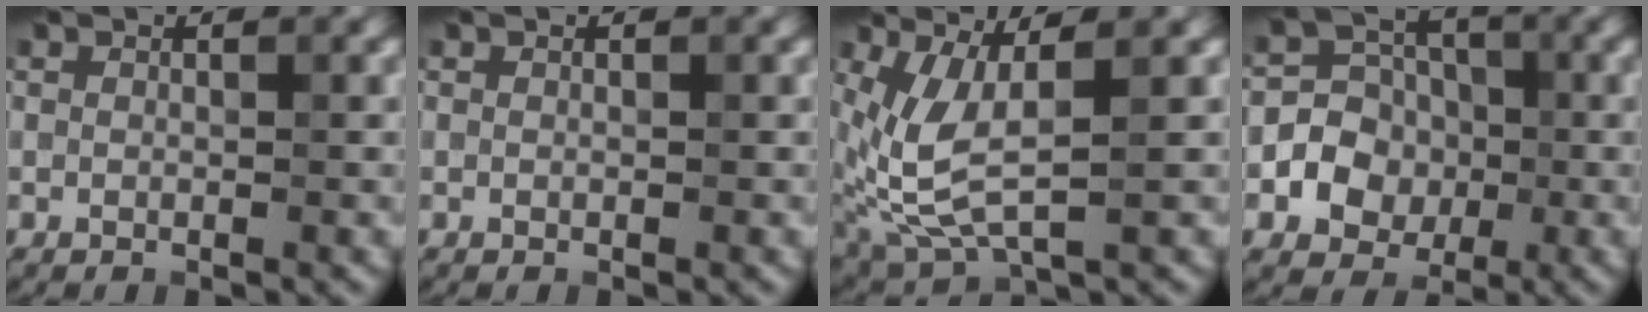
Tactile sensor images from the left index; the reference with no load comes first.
{"total": 0.0}
{"total": 5.8, "force": [0.2, 2.3, 5.4], "torque": [-0.140, -0.017, 0.016]}
{"total": 5.5, "force": [-1.1, 5.0, 2.1], "torque": [-0.007, 0.003, -0.042]}